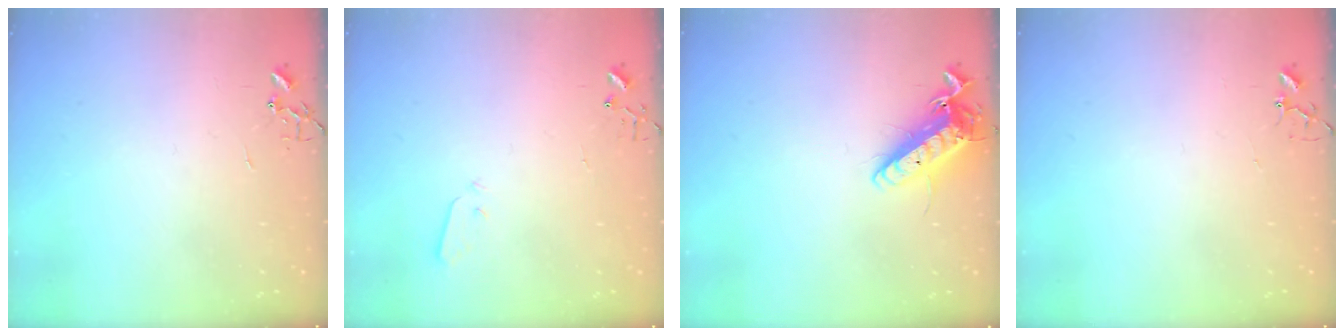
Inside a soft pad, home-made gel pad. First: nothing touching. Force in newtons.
{"total": 2.2, "press": 2.2, "slide": 0.4}
{"total": 14.7, "press": 14.5, "slide": 1.8}
{"total": 2.9, "press": 2.9, "slide": 0.2}